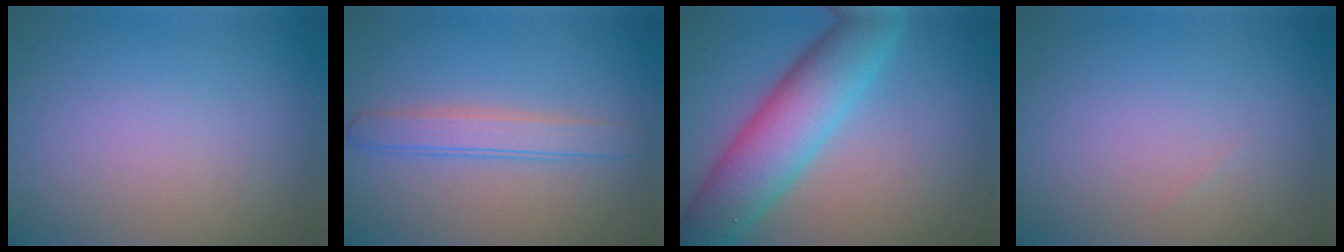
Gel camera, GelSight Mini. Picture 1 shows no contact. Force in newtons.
{"total": 2.7, "press": 2.7, "slide": 0.1}
{"total": 8.5, "press": 8.5, "slide": 0.1}
{"total": 0.0}